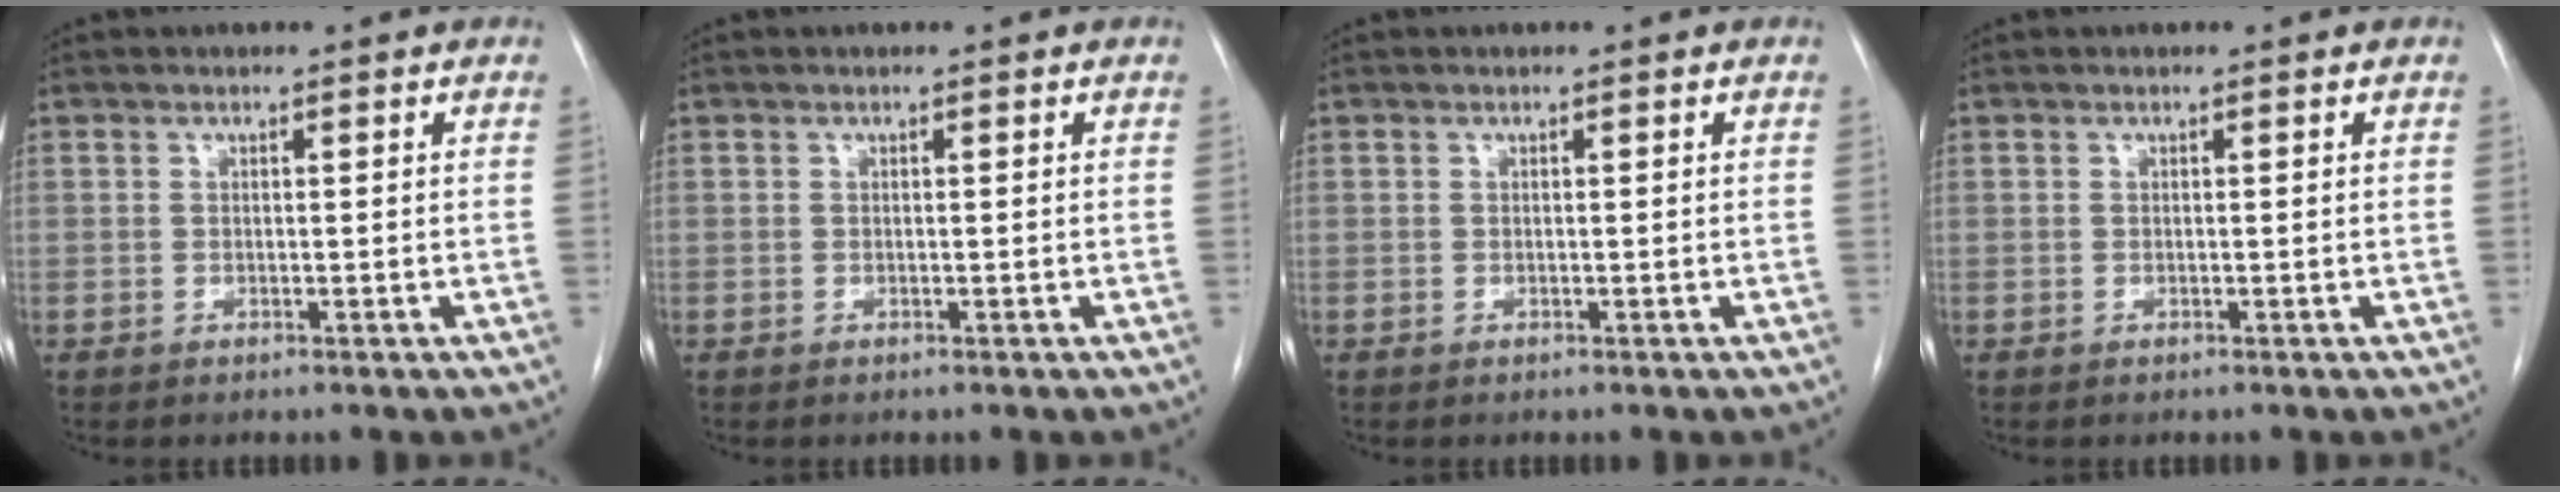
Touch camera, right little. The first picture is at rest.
{"total": 0.0}
{"total": 0.0}
{"total": 0.0}